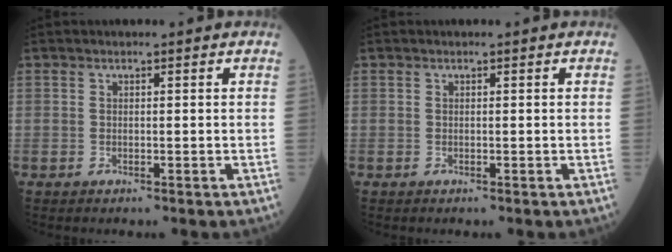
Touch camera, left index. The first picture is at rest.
{"total": 0.0}